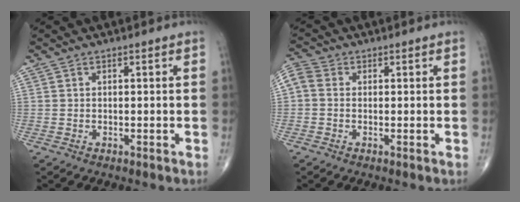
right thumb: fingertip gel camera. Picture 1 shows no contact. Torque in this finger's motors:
{"motor_torque": [-0.32, 0.33, 0.46, -0.03, 0.11]}